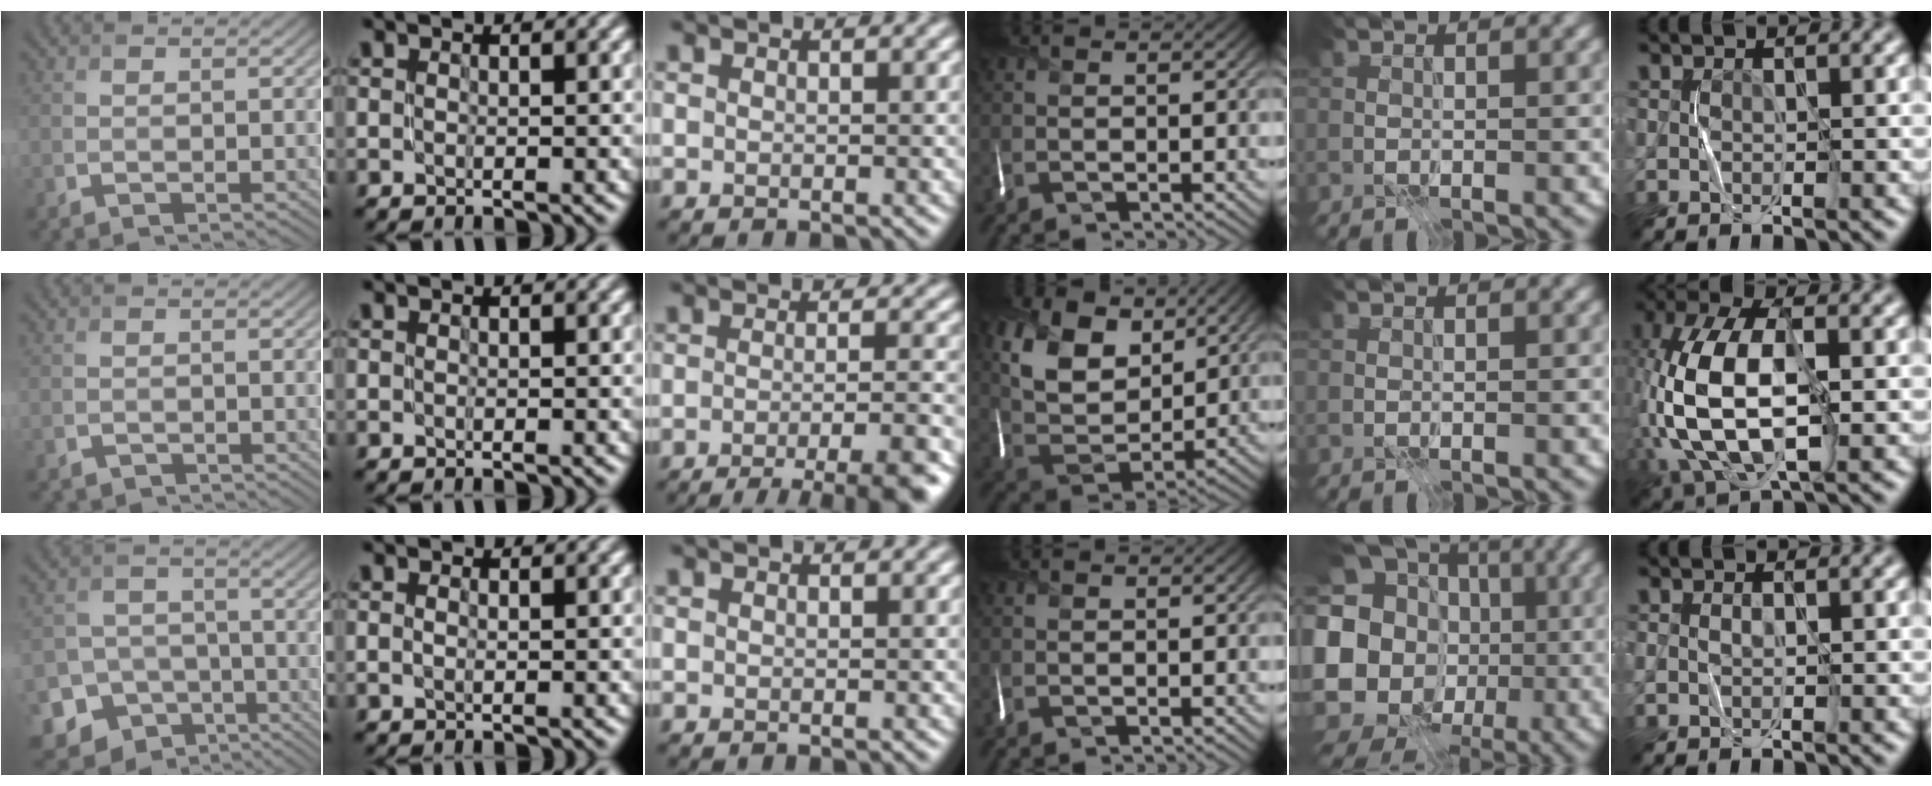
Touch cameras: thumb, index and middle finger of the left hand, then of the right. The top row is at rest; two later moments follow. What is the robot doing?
{"motion": "fold", "object": "scarf"}